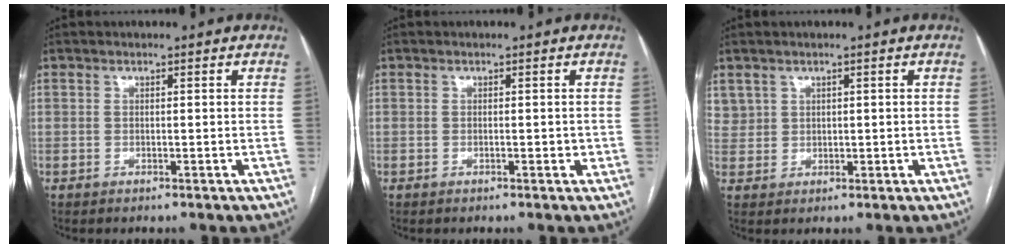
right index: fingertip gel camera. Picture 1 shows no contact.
{"total": 1.1, "force": [-0.1, 0.5, 0.9], "torque": [-0.013, 0.000, -0.001]}
{"total": 2.9, "force": [1.6, 2.4, 0.4], "torque": [-0.002, 0.006, 0.036]}